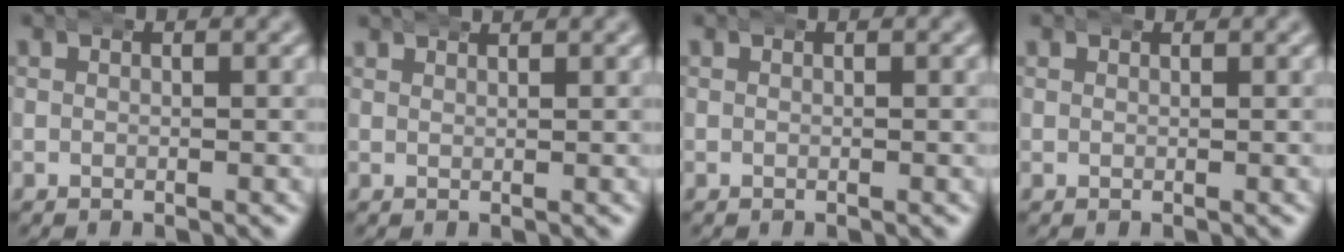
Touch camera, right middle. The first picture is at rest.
{"total": 2.0, "force": [2.0, 0.1, 0.4], "torque": [-0.003, 0.004, 0.031]}
{"total": 0.0}
{"total": 0.7, "force": [0.6, 0.4, 0.0], "torque": [-0.005, -0.002, 0.011]}